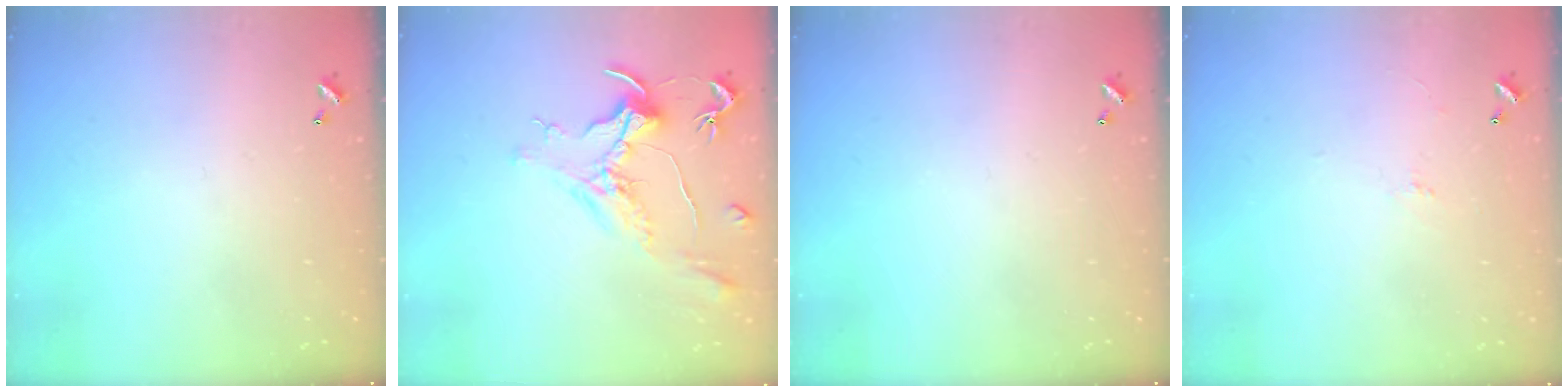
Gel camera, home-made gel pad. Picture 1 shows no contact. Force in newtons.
{"total": 1.6, "press": 1.4, "slide": 0.6}
{"total": 0.0}
{"total": 1.7, "press": 1.5, "slide": 0.8}